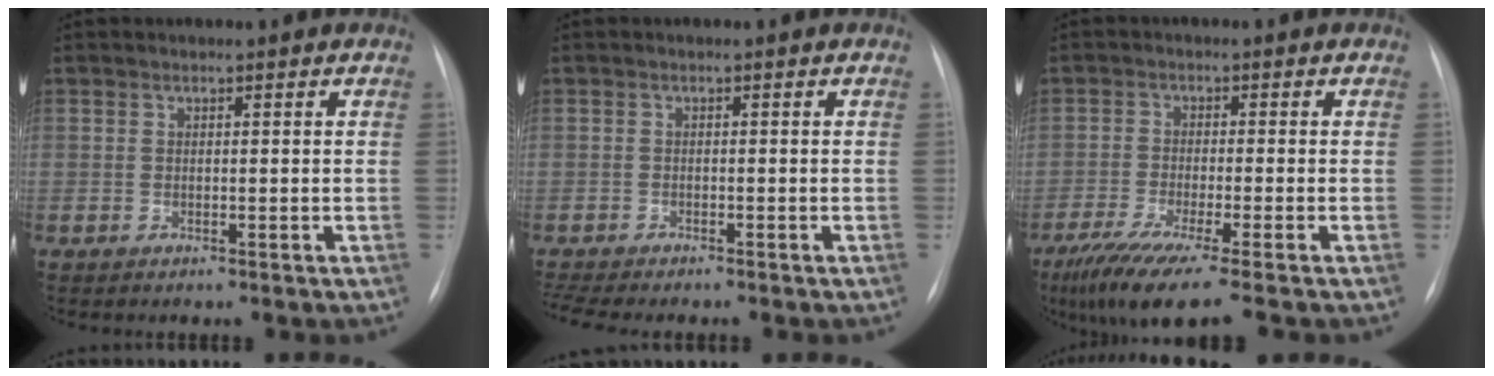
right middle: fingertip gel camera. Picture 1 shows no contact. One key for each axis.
{"total": 5.9, "fx": -5.2, "fy": 0.5, "fz": 2.8, "tx": -0.050, "ty": -0.008, "tz": -0.079}
{"total": 9.7, "fx": -7.1, "fy": -0.4, "fz": 6.5, "tx": -0.113, "ty": -0.033, "tz": -0.117}